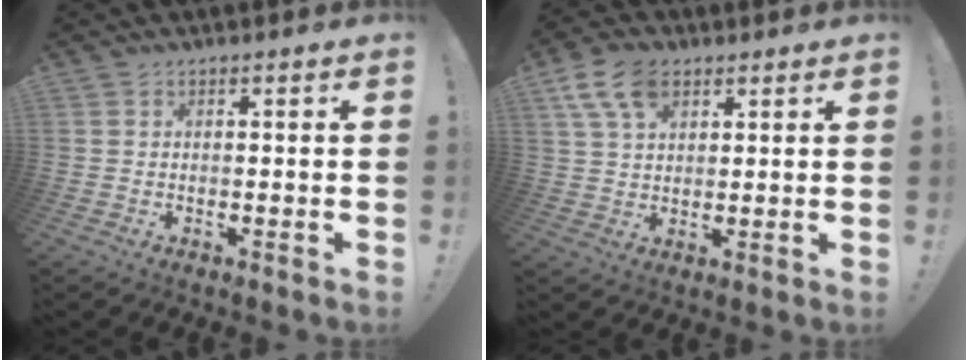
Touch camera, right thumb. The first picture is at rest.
{"total": 10.5, "force": [5.2, 6.5, 6.5], "torque": [-0.117, -0.010, 0.098]}